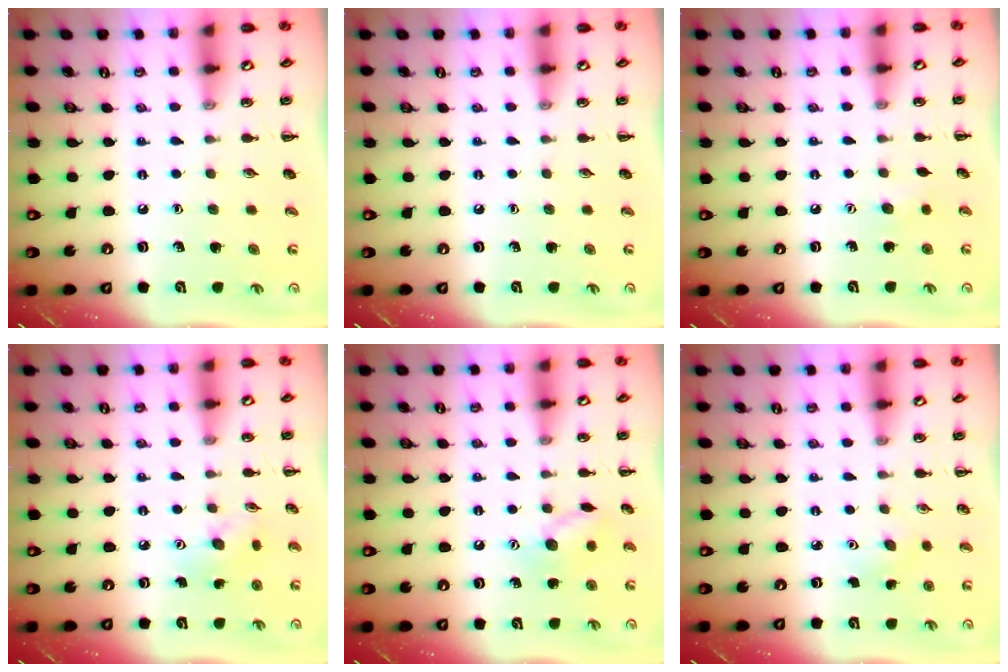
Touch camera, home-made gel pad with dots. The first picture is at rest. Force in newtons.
{"total": 0.0}
{"total": 3.1, "press": 3.0, "slide": 0.8}
{"total": 4.8, "press": 4.7, "slide": 0.4}
{"total": 8.8, "press": 8.8, "slide": 0.4}
{"total": 3.5, "press": 3.4, "slide": 1.0}